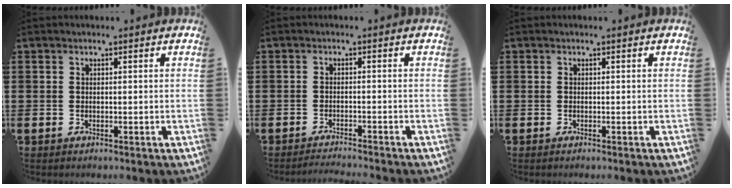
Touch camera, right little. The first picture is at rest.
{"total": 1.3, "force": [-1.2, -0.2, 0.1], "torque": [-0.002, 0.001, -0.025]}
{"total": 0.0}